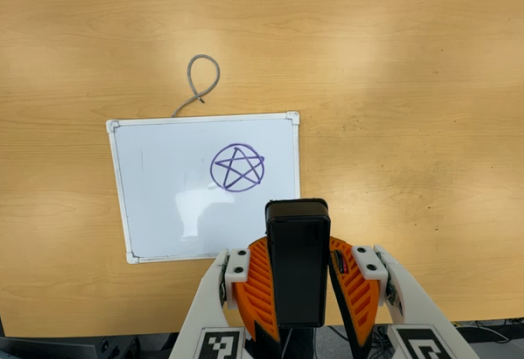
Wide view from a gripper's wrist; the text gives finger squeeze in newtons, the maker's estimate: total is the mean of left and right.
{"total": 8.8, "left": 7.9, "right": 9.7}